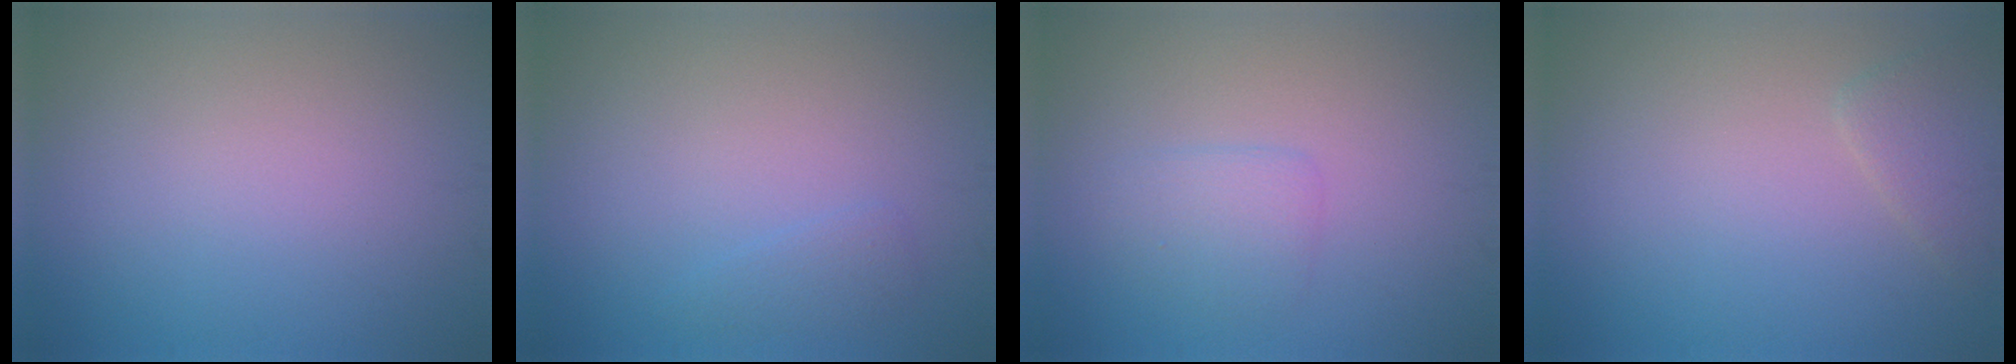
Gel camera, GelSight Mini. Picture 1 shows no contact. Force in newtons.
{"total": 1.0, "press": 1.0, "slide": 0.1}
{"total": 1.8, "press": 1.8, "slide": 0.0}
{"total": 1.9, "press": 1.9, "slide": 0.2}